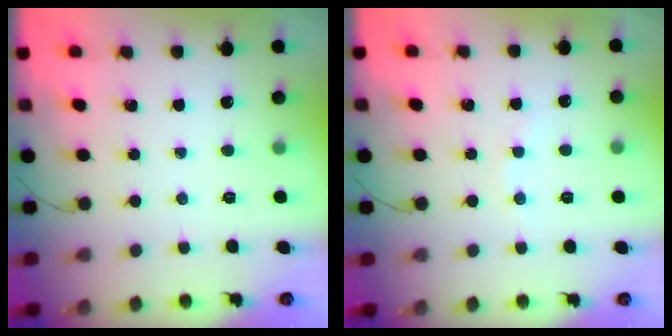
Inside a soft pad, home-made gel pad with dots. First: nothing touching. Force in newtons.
{"total": 2.2, "press": 2.1, "slide": 0.7}